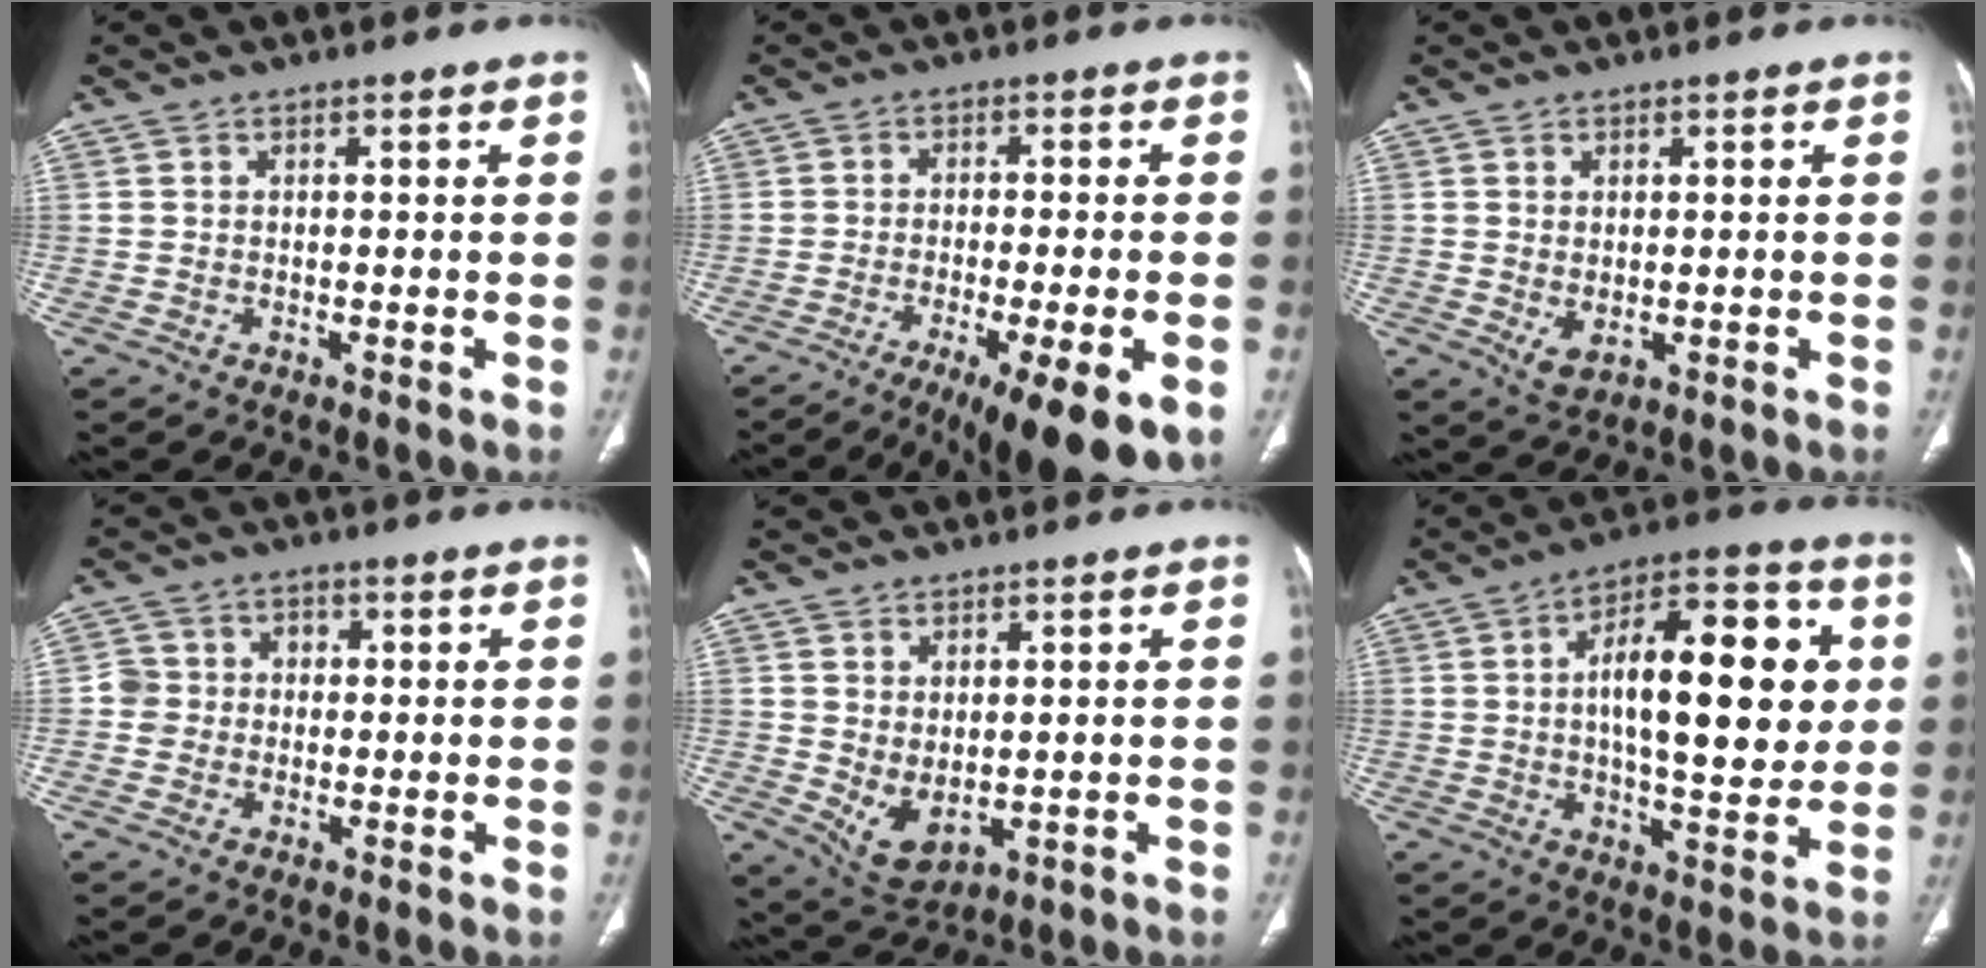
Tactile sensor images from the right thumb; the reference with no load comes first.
{"total": 14.7, "force": [-7.5, 3.0, 12.3], "torque": [-0.152, -0.006, -0.110]}
{"total": 3.0, "force": [-0.3, 1.8, 2.3], "torque": [-0.039, -0.006, 0.007]}
{"total": 3.9, "force": [-0.4, 3.8, 0.9], "torque": [0.008, 0.013, -0.013]}
{"total": 6.3, "force": [-0.1, 3.7, 5.1], "torque": [-0.082, -0.011, 0.023]}
{"total": 20.3, "force": [3.0, 8.5, 18.2], "torque": [-0.234, 0.013, 0.038]}